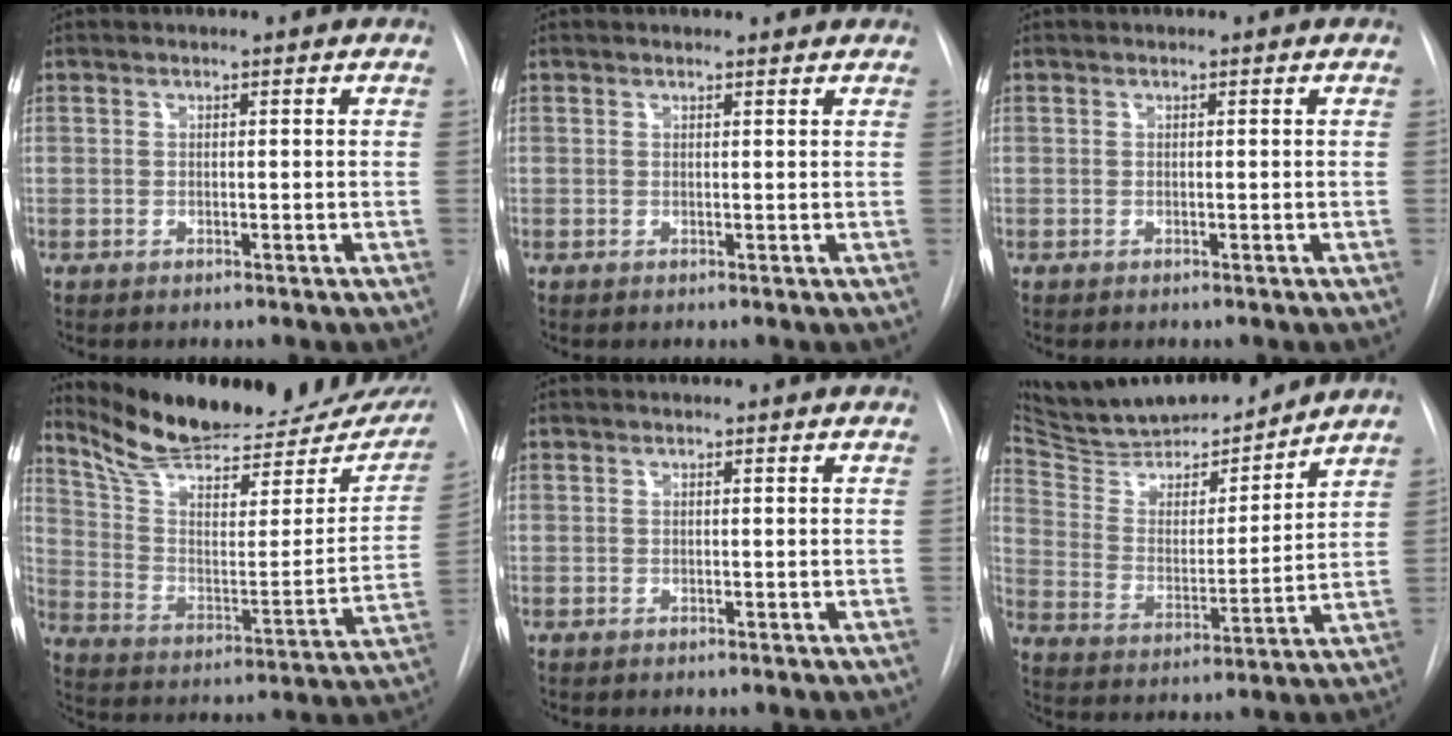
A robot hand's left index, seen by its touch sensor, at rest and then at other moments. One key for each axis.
{"total": 2.2, "fx": 2.0, "fy": 0.6, "fz": 0.3, "tx": -0.009, "ty": 0.010, "tz": 0.019}
{"total": 0.0}
{"total": 24.7, "fx": 21.7, "fy": 5.9, "fz": 10.2, "tx": -0.149, "ty": -0.040, "tz": 0.305}
{"total": 0.0}
{"total": 19.0, "fx": 17.6, "fy": 3.4, "fz": 6.2, "tx": -0.099, "ty": -0.007, "tz": 0.291}